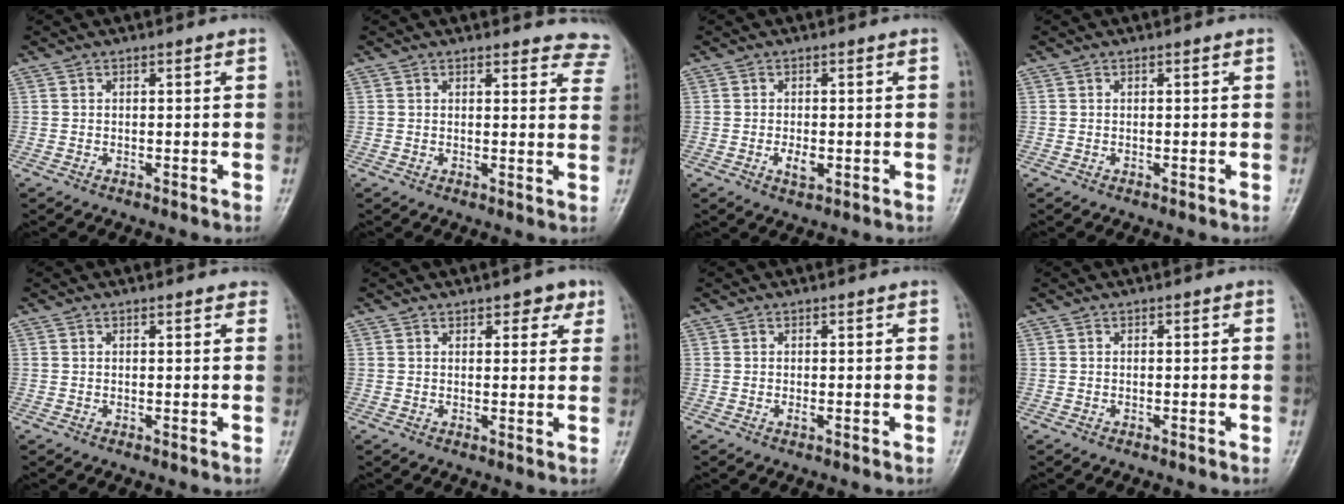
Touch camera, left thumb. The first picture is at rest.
{"total": 9.3, "force": [8.8, 2.7, 1.0], "torque": [0.042, -0.048, 0.064]}
{"total": 2.6, "force": [-0.4, 1.2, 2.2], "torque": [-0.036, -0.003, -0.003]}
{"total": 0.0}
{"total": 2.0, "force": [1.7, 0.6, 0.9], "torque": [-0.001, -0.001, 0.014]}
{"total": 3.9, "force": [2.5, 2.0, 2.3], "torque": [-0.006, -0.010, 0.029]}
{"total": 0.7, "force": [0.2, 0.1, 0.7], "torque": [-0.018, 0.003, 0.003]}
{"total": 0.0}